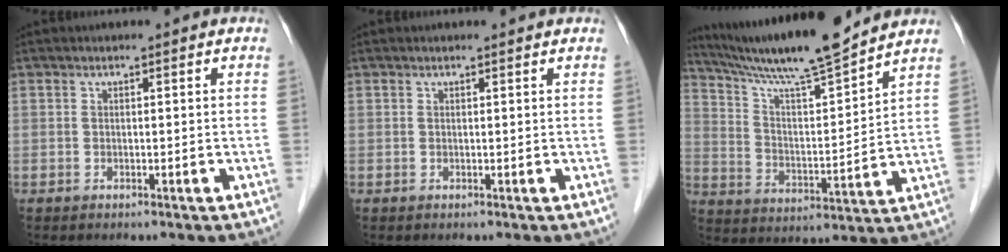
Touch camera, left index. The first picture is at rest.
{"total": 1.4, "force": [1.4, 0.0, 0.2], "torque": [-0.013, 0.005, 0.016]}
{"total": 16.0, "force": [14.3, -0.4, 7.2], "torque": [-0.130, 0.003, 0.241]}